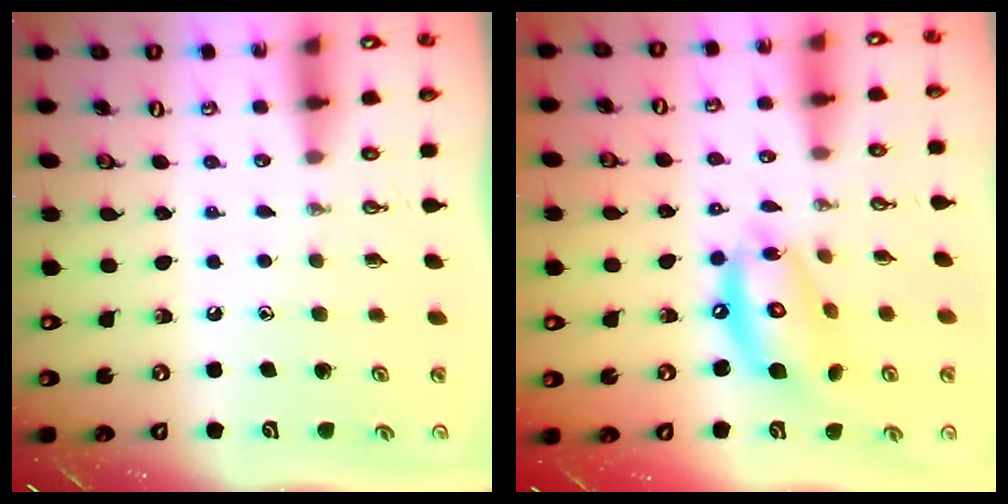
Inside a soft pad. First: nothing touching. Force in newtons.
{"total": 14.2, "press": 14.1, "slide": 1.2}